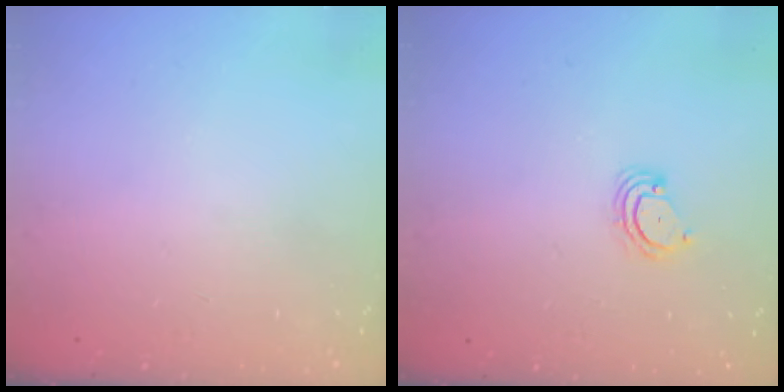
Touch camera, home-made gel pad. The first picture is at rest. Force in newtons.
{"total": 2.3, "press": 2.3, "slide": 0.2}